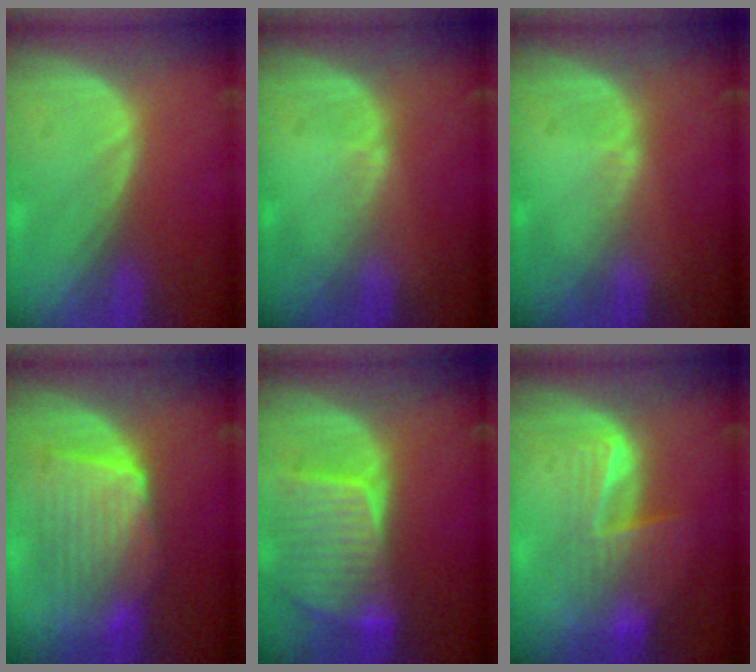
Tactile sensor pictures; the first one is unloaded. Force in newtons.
{"total": 0.6, "press": 0.6, "slide": 0.2}
{"total": 0.6, "press": 0.6, "slide": 0.2}
{"total": 8.7, "press": 8.5, "slide": 1.9}
{"total": 9.0, "press": 8.0, "slide": 4.1}
{"total": 6.7, "press": 6.4, "slide": 2.2}